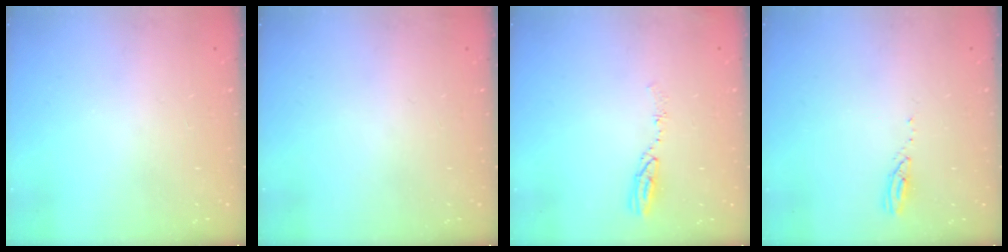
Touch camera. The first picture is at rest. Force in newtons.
{"total": 2.8, "press": 2.2, "slide": 1.7}
{"total": 5.2, "press": 5.1, "slide": 0.4}
{"total": 3.1, "press": 3.1, "slide": 0.3}